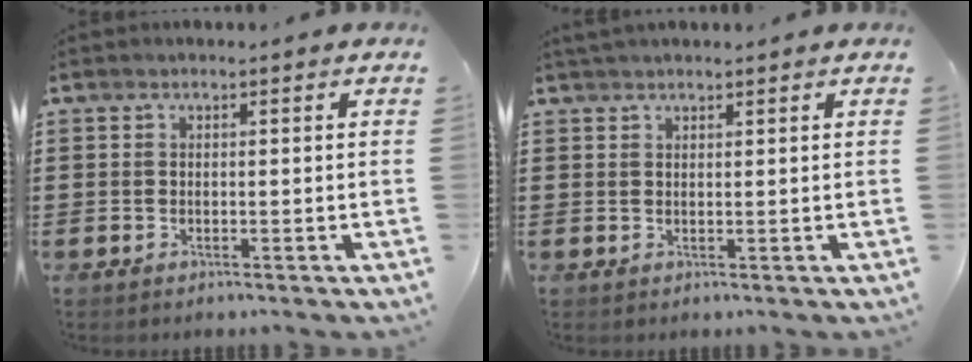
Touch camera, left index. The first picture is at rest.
{"total": 1.4, "force": [1.3, 0.2, 0.4], "torque": [-0.010, 0.001, 0.025]}